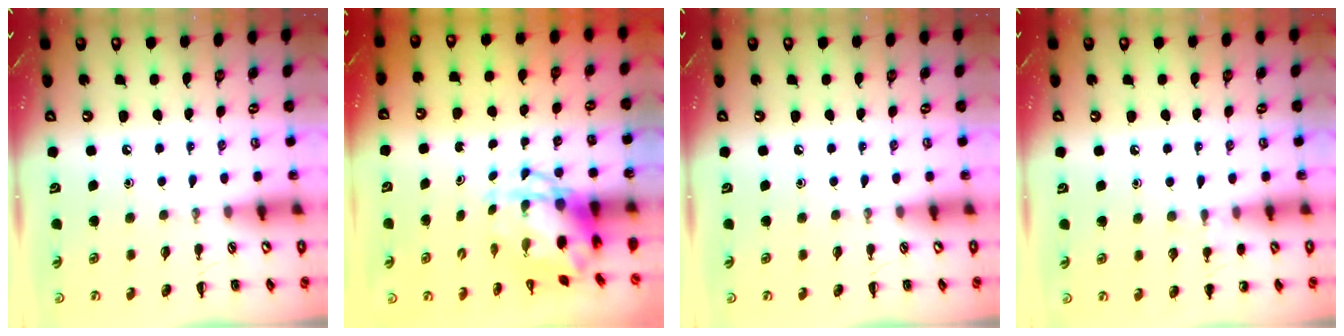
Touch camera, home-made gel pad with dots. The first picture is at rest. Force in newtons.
{"total": 4.4, "press": 4.3, "slide": 1.1}
{"total": 0.0}
{"total": 5.2, "press": 4.9, "slide": 1.7}